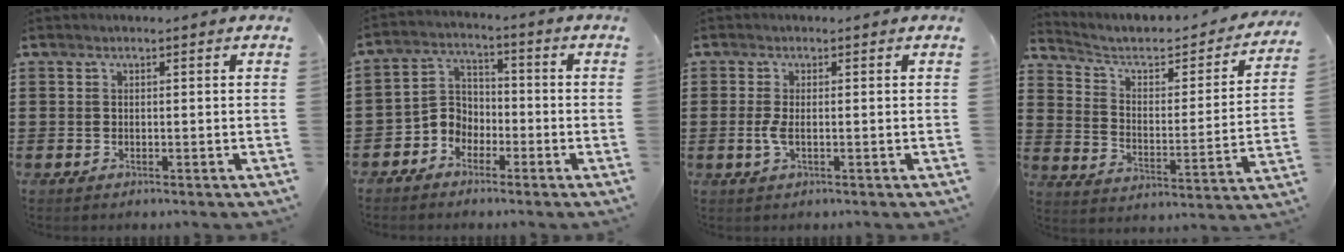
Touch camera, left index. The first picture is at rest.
{"total": 4.7, "force": [-3.1, 3.5, 0.9], "torque": [-0.035, 0.006, -0.068]}
{"total": 1.9, "force": [-0.3, 0.5, 1.9], "torque": [-0.042, -0.003, -0.007]}
{"total": 4.5, "force": [3.4, 2.1, 2.1], "torque": [-0.064, -0.022, 0.047]}